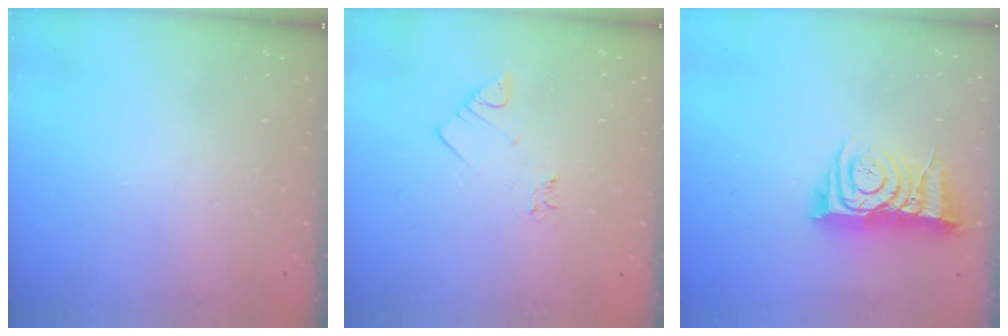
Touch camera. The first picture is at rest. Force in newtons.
{"total": 3.7, "press": 3.6, "slide": 0.7}
{"total": 11.0, "press": 10.9, "slide": 1.6}